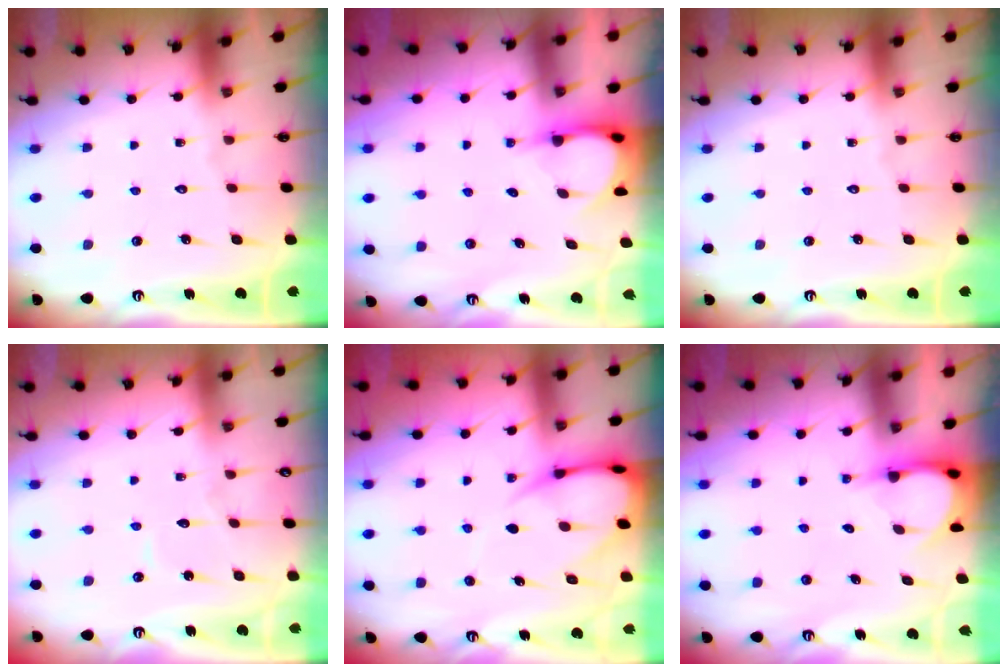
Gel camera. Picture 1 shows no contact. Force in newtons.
{"total": 3.9, "press": 3.9, "slide": 0.2}
{"total": 0.0}
{"total": 4.8, "press": 4.7, "slide": 0.4}
{"total": 8.3, "press": 8.3, "slide": 0.9}
{"total": 3.9, "press": 3.9, "slide": 0.2}